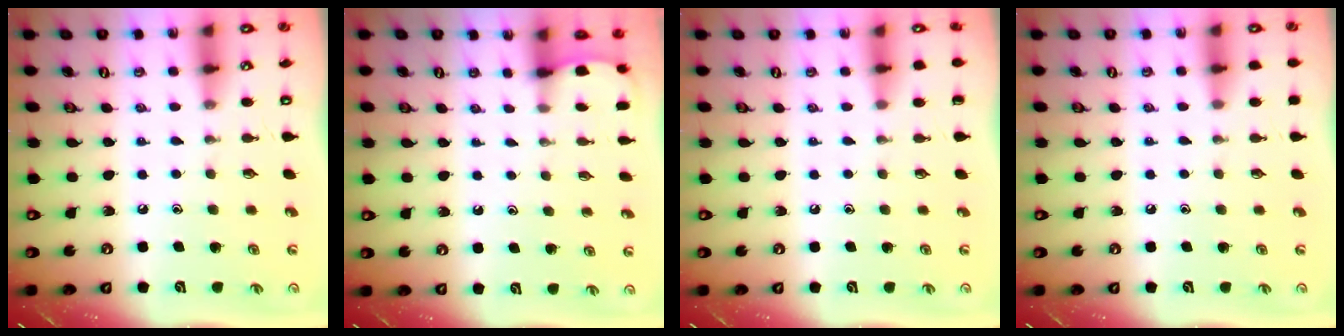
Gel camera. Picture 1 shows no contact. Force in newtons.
{"total": 1.2, "press": 1.2, "slide": 0.1}
{"total": 0.0}
{"total": 2.7, "press": 2.7, "slide": 0.5}